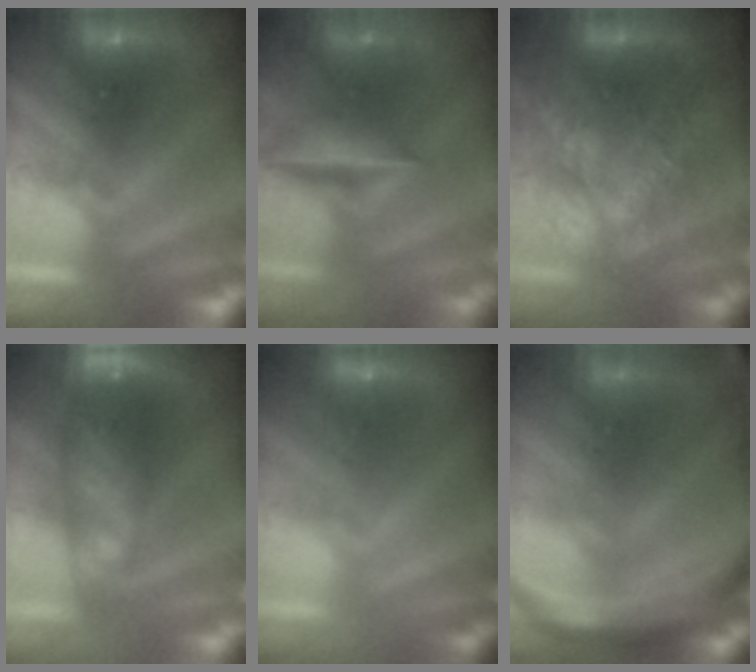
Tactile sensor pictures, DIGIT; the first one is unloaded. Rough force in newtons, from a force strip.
{"total": 1.2}
{"total": 7.4}
{"total": 9.4}
{"total": 2.4}
{"total": 9.4}